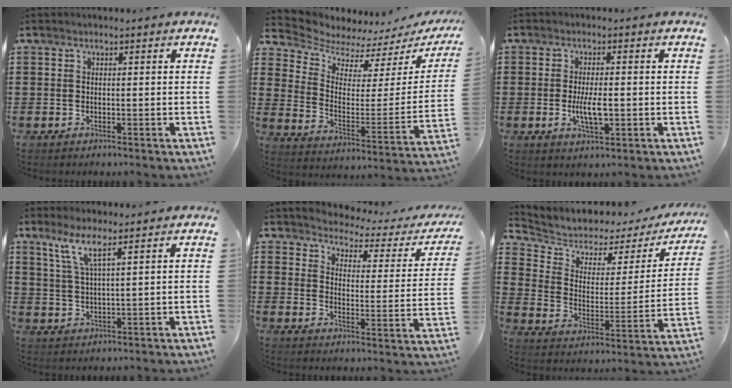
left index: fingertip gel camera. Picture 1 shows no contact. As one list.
[{"total": 5.1, "force": [4.8, 1.8, 0.2], "torque": [-0.041, -0.044, 0.082]}, {"total": 5.1, "force": [-0.8, 1.7, 4.7], "torque": [-0.088, 0.001, -0.015]}, {"total": 5.3, "force": [3.2, 0.5, 4.2], "torque": [-0.093, 0.001, 0.055]}, {"total": 2.5, "force": [2.4, 0.4, 0.4], "torque": [-0.028, -0.024, 0.032]}, {"total": 4.4, "force": [3.7, 2.4, 0.8], "torque": [-0.050, -0.024, 0.057]}]